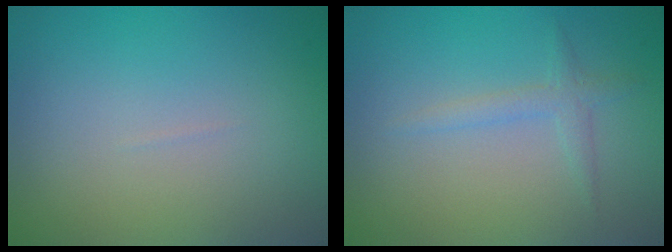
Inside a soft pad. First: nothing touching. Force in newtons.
{"total": 1.5, "press": 1.5, "slide": 0.1}